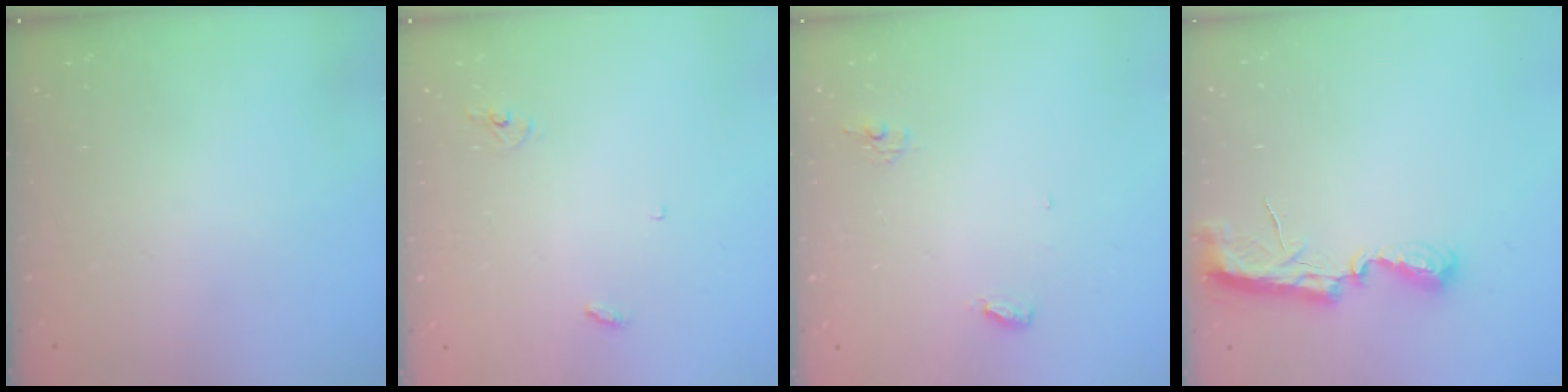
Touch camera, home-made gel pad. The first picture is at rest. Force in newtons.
{"total": 2.9, "press": 2.9, "slide": 0.2}
{"total": 4.8, "press": 4.8, "slide": 0.3}
{"total": 7.2, "press": 7.2, "slide": 0.5}